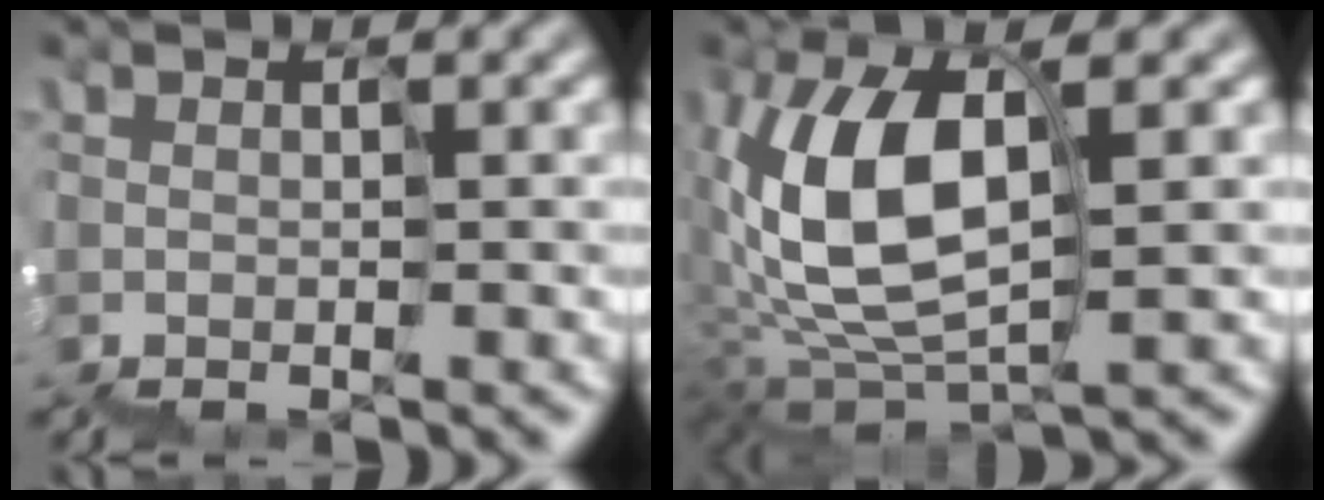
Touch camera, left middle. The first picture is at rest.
{"total": 7.9, "force": [1.7, 4.1, 6.5], "torque": [-0.166, 0.019, 0.028]}